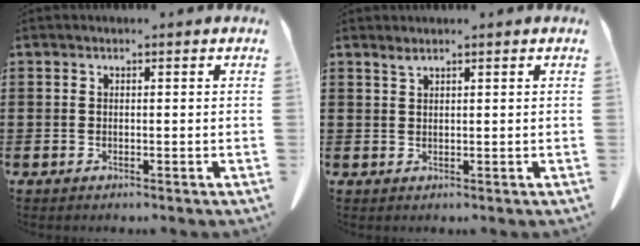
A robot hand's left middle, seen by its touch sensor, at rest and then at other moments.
{"total": 1.3, "force": [1.0, 0.0, 0.7], "torque": [-0.017, -0.003, 0.021]}